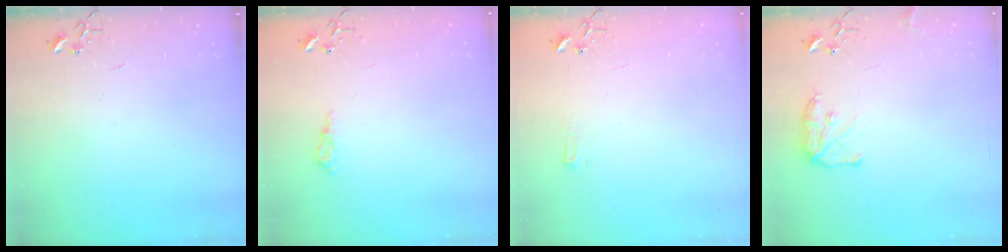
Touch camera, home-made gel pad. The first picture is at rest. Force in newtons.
{"total": 8.1, "press": 8.1, "slide": 1.0}
{"total": 4.4, "press": 4.3, "slide": 0.5}
{"total": 8.9, "press": 8.8, "slide": 0.6}